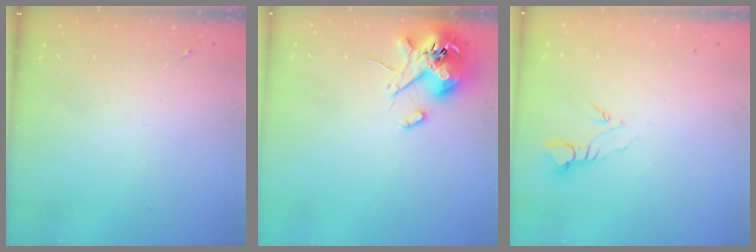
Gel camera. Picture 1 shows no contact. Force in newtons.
{"total": 12.3, "press": 12.2, "slide": 1.9}
{"total": 3.5, "press": 3.5, "slide": 0.2}